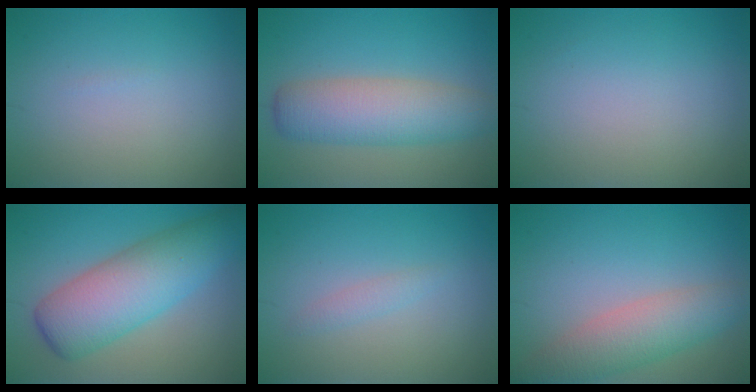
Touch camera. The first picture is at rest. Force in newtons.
{"total": 6.1, "press": 6.1, "slide": 0.3}
{"total": 0.0}
{"total": 6.7, "press": 6.7, "slide": 0.1}
{"total": 1.0, "press": 1.0, "slide": 0.0}
{"total": 4.7, "press": 4.7, "slide": 0.3}